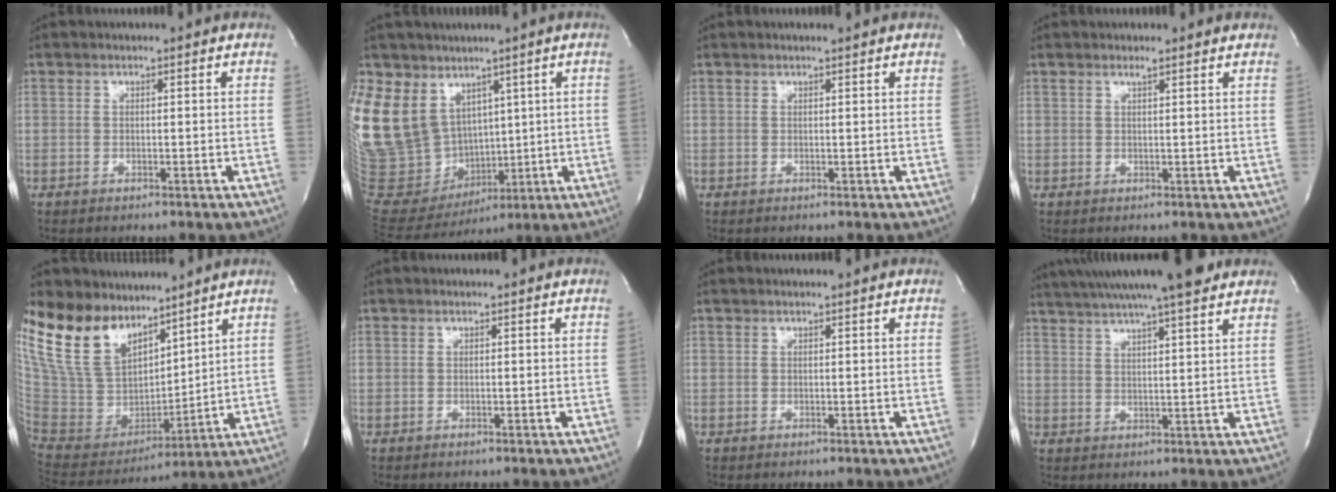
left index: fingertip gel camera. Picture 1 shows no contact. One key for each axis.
{"total": 28.4, "fx": 12.1, "fy": 22.1, "fz": 13.1, "tx": -0.397, "ty": 0.073, "tz": 0.257}
{"total": 1.2, "fx": 1.0, "fy": -0.1, "fz": 0.5, "tx": -0.004, "ty": -0.001, "tz": 0.018}
{"total": 1.5, "fx": 1.3, "fy": 0.2, "fz": 0.6, "tx": -0.015, "ty": 0.009, "tz": 0.022}
{"total": 18.4, "fx": 13.8, "fy": 8.7, "fz": 8.6, "tx": -0.189, "ty": 0.019, "tz": 0.267}
{"total": 0.0}
{"total": 0.6, "fx": 0.5, "fy": -0.1, "fz": 0.2, "tx": -0.004, "ty": 0.000, "tz": 0.011}
{"total": 17.0, "fx": 14.2, "fy": 0.5, "fz": 9.2, "tx": -0.159, "ty": 0.018, "tz": 0.207}